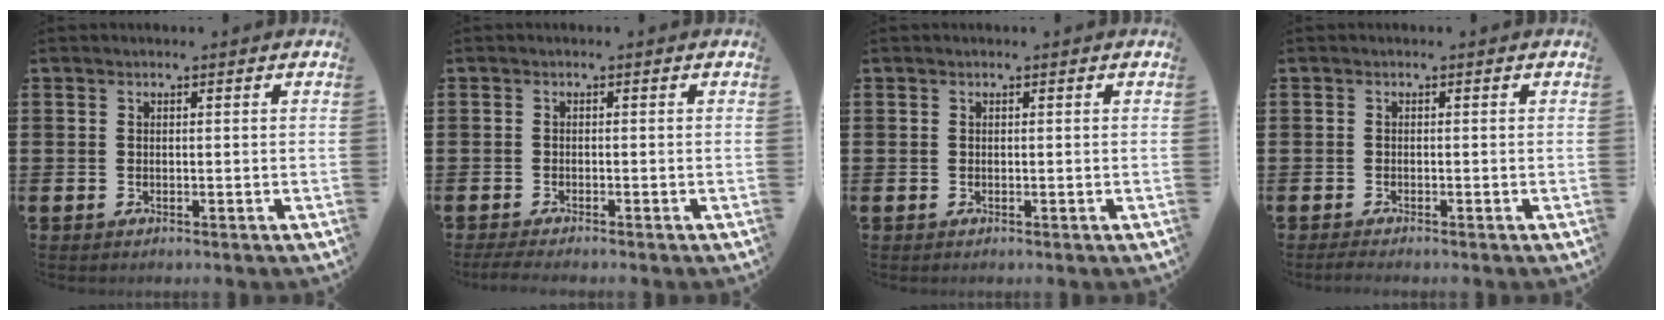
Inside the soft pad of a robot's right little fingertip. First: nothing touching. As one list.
[{"total": 1.2, "force": [-0.9, 0.1, 0.8], "torque": [-0.013, -0.003, -0.017]}, {"total": 0.0}, {"total": 0.8, "force": [-0.6, 0.0, 0.4], "torque": [-0.007, -0.002, -0.013]}]